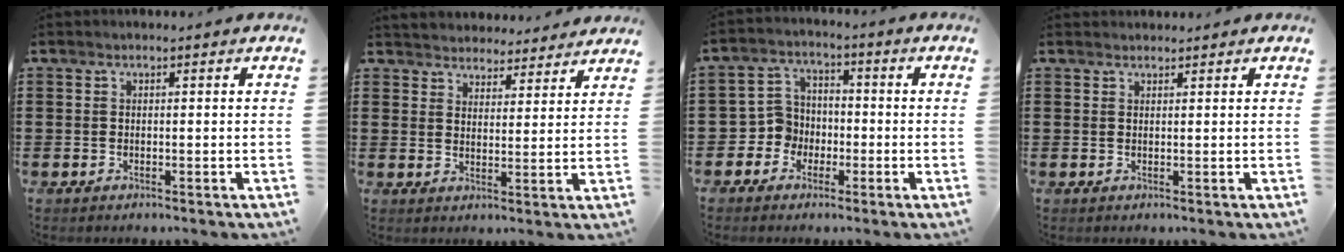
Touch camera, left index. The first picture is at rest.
{"total": 3.9, "force": [3.8, 0.4, -0.5], "torque": [-0.006, -0.017, 0.070]}
{"total": 5.1, "force": [-2.2, 4.5, 0.8], "torque": [-0.046, 0.006, -0.050]}
{"total": 0.9, "force": [0.9, 0.2, 0.0], "torque": [-0.003, 0.000, 0.019]}